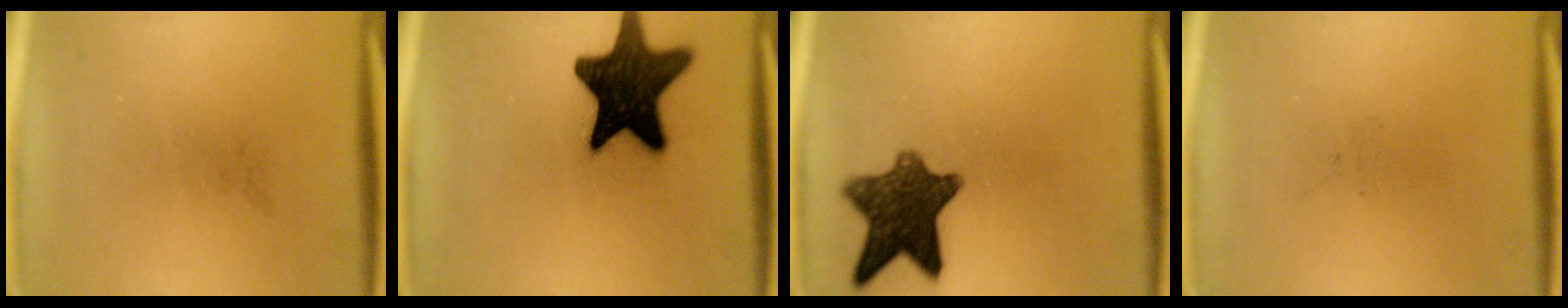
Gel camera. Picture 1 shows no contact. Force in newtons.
{"total": 18.3}
{"total": 11.0}
{"total": 0.0}